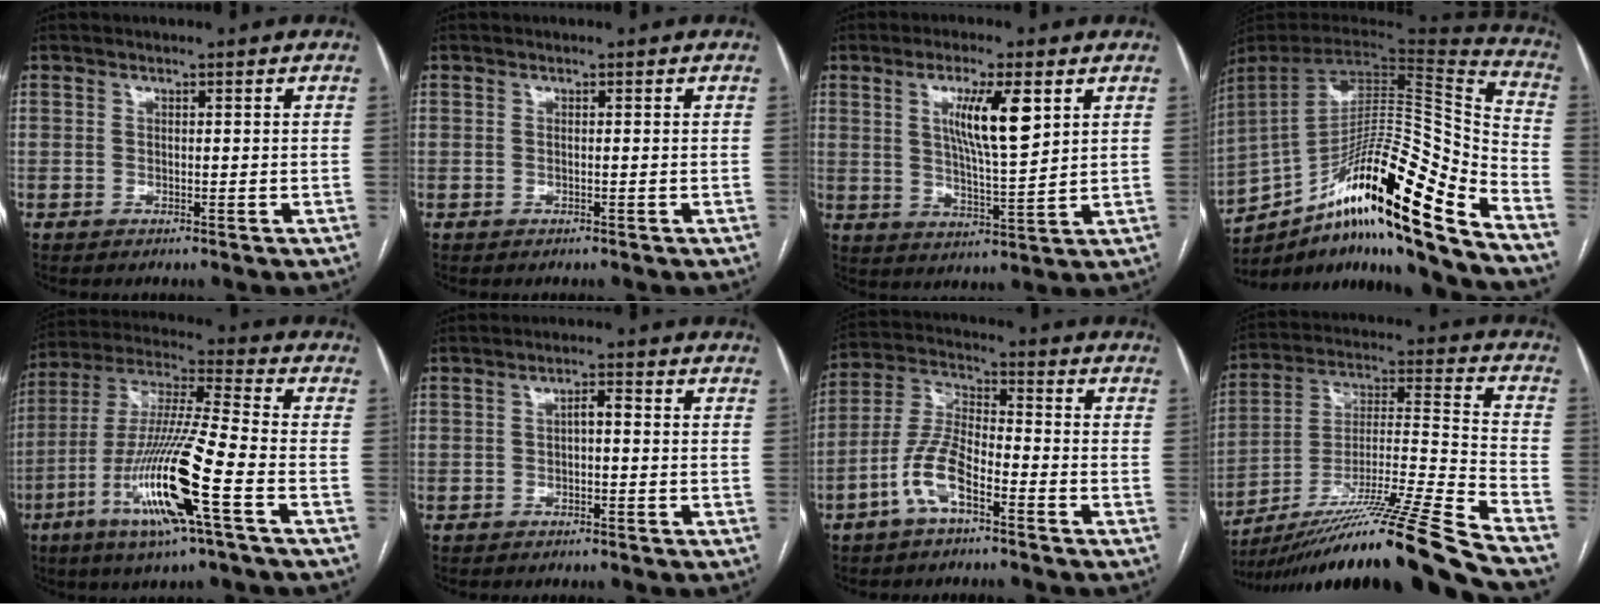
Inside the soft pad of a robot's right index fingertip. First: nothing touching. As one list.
[{"total": 0.0}, {"total": 9.2, "force": [3.4, 1.0, 8.5], "torque": [-0.151, -0.005, 0.061]}, {"total": 26.8, "force": [-16.9, 1.9, 20.8], "torque": [-0.310, 0.007, -0.291]}, {"total": 17.2, "force": [-7.1, 0.2, 15.7], "torque": [-0.324, -0.018, -0.134]}, {"total": 1.9, "force": [-0.2, 0.6, 1.8], "torque": [-0.029, 0.007, -0.004]}, {"total": 8.8, "force": [-4.7, 2.5, 7.0], "torque": [-0.159, 0.011, -0.094]}, {"total": 25.2, "force": [-19.7, -2.6, 15.6], "torque": [-0.228, -0.020, -0.341]}]